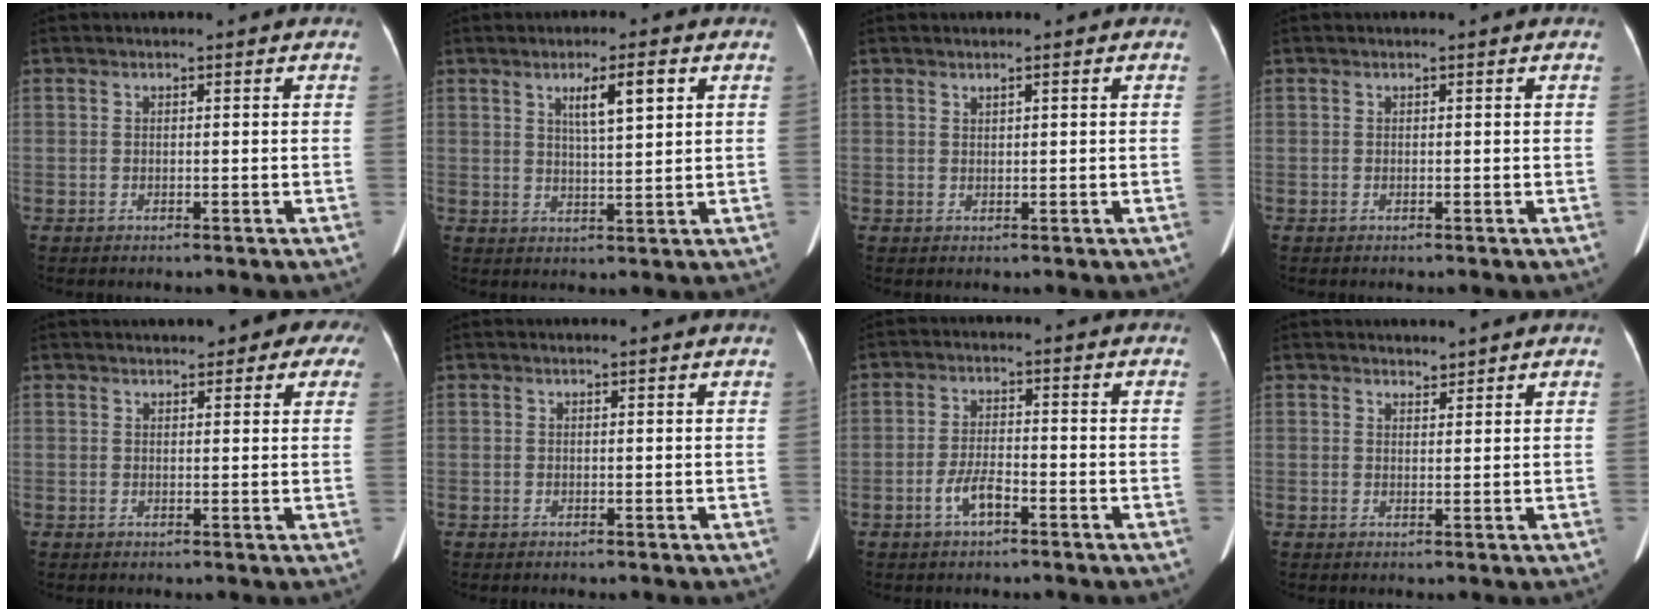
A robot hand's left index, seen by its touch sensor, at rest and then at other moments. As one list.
[{"total": 5.3, "force": [2.3, 0.6, 4.7], "torque": [-0.082, 0.004, 0.039]}, {"total": 0.6, "force": [0.4, 0.1, 0.4], "torque": [-0.007, 0.002, 0.007]}, {"total": 0.0}, {"total": 9.9, "force": [7.1, 4.4, 5.3], "torque": [-0.042, 0.027, 0.072]}, {"total": 0.7, "force": [0.7, -0.1, 0.3], "torque": [-0.009, -0.001, 0.014]}, {"total": 3.8, "force": [-2.1, 1.0, 2.9], "torque": [-0.061, 0.002, -0.042]}, {"total": 1.5, "force": [1.5, 0.2, 0.0], "torque": [-0.007, 0.005, 0.025]}]